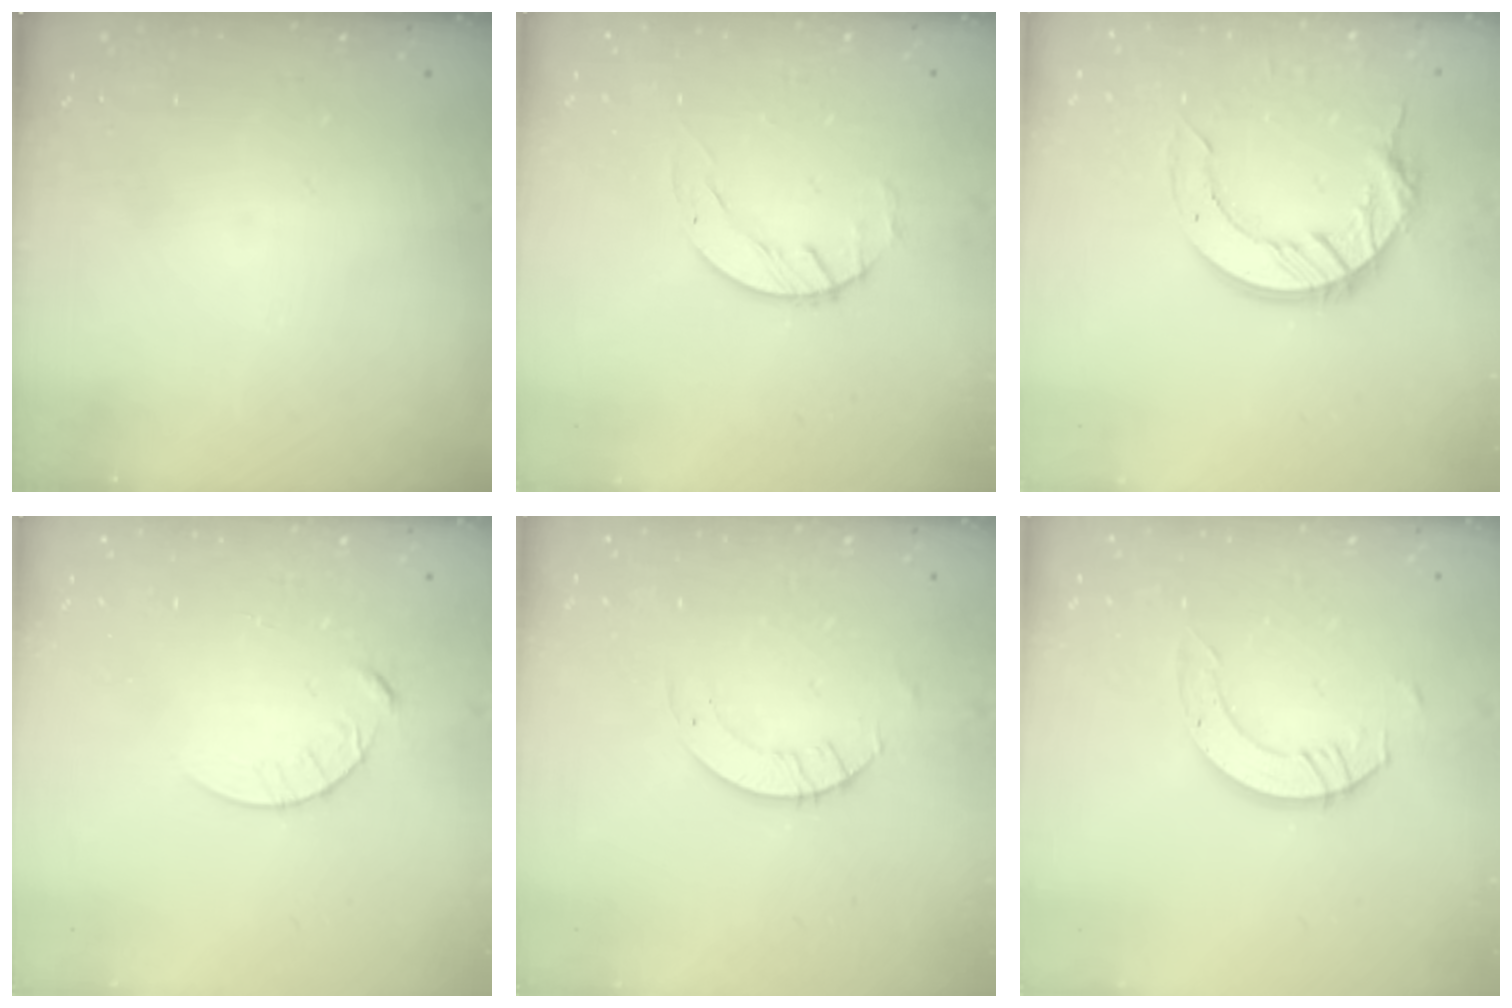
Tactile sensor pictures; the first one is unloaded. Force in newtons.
{"total": 1.7, "press": 1.7, "slide": 0.3}
{"total": 12.6, "press": 12.6, "slide": 1.2}
{"total": 4.7, "press": 4.7, "slide": 0.5}
{"total": 3.2, "press": 3.2, "slide": 0.3}
{"total": 6.0, "press": 6.0, "slide": 0.4}